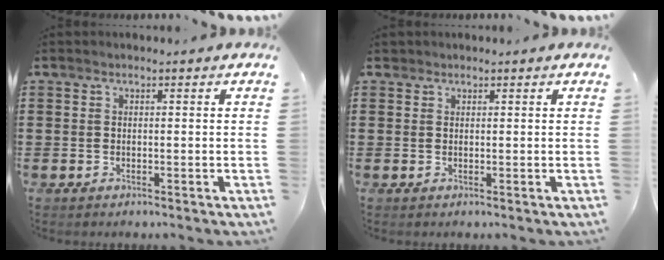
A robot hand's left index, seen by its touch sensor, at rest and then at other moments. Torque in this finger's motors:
{"motor_torque": [1.12, 1.02, -0.09, -0.02]}